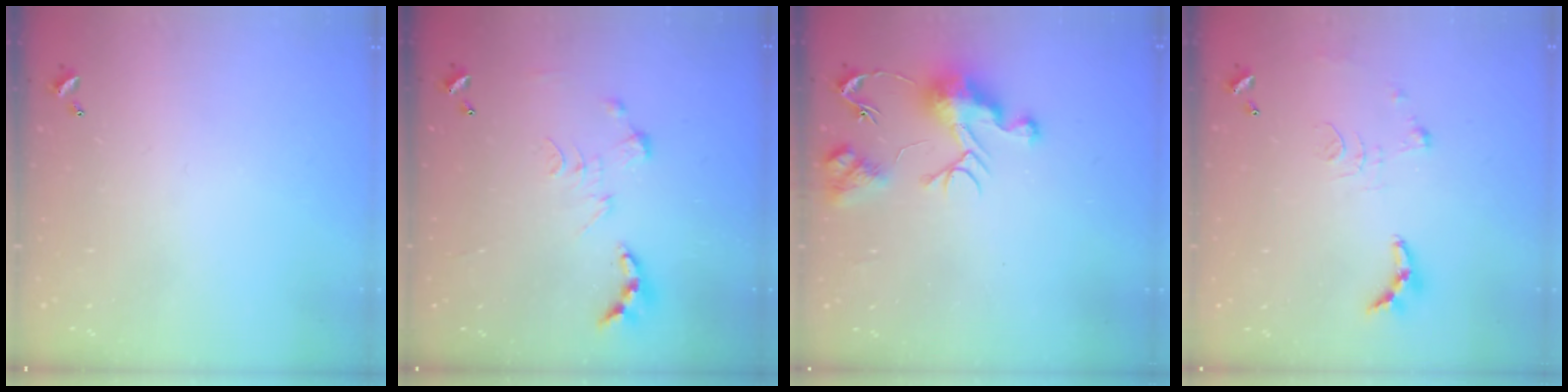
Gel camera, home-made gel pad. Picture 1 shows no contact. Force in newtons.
{"total": 0.0}
{"total": 9.4, "press": 9.4, "slide": 0.7}
{"total": 9.3, "press": 9.3, "slide": 0.8}